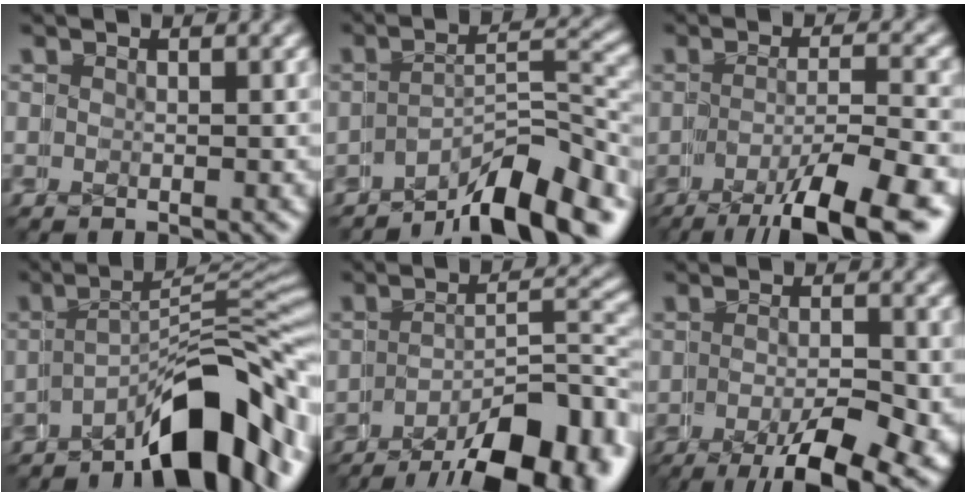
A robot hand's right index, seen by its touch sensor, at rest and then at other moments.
{"total": 8.8, "force": [-7.0, 1.9, 5.1], "torque": [-0.034, 0.003, -0.100]}
{"total": 8.3, "force": [-6.3, 1.7, 5.2], "torque": [-0.056, -0.006, -0.083]}
{"total": 8.2, "force": [-5.5, 1.9, 5.8], "torque": [-0.055, 0.004, -0.076]}
{"total": 9.6, "force": [-6.8, 2.9, 6.1], "torque": [-0.045, 0.002, -0.098]}
{"total": 7.9, "force": [-4.9, 2.3, 5.8], "torque": [-0.060, -0.025, -0.053]}